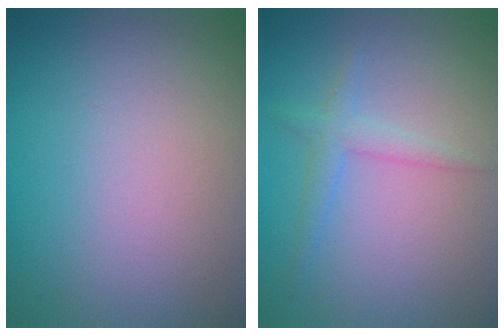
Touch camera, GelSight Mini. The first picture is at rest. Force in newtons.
{"total": 1.7, "press": 1.7, "slide": 0.1}